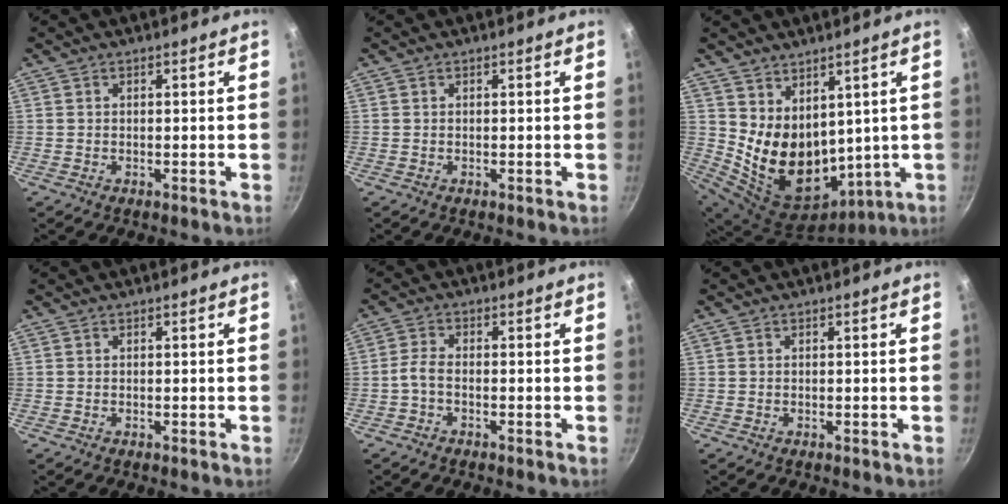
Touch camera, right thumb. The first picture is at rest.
{"total": 0.0}
{"total": 14.9, "force": [3.8, 10.8, 9.5], "torque": [-0.144, -0.047, 0.101]}
{"total": 0.0}
{"total": 2.6, "force": [-1.3, 1.1, 2.0], "torque": [-0.051, 0.016, -0.035]}
{"total": 0.0}